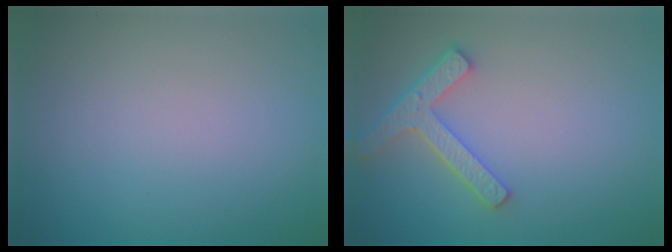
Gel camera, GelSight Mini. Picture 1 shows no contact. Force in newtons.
{"total": 3.7, "press": 3.0, "slide": 2.1}